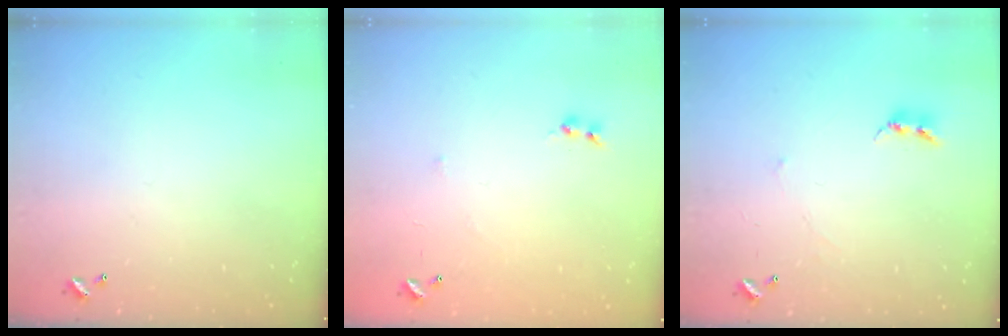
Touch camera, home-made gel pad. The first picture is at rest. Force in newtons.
{"total": 5.9, "press": 5.9, "slide": 0.7}
{"total": 2.4, "press": 2.4, "slide": 0.4}